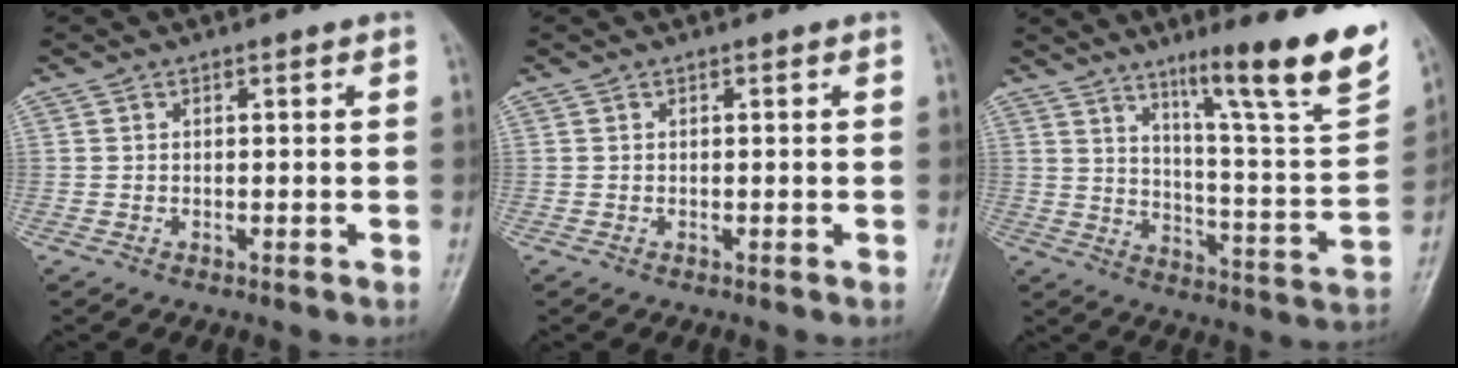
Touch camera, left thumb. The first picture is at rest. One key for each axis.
{"total": 0.0}
{"total": 21.8, "fx": 13.7, "fy": 2.4, "fz": 16.9, "tx": -0.213, "ty": -0.068, "tz": 0.211}